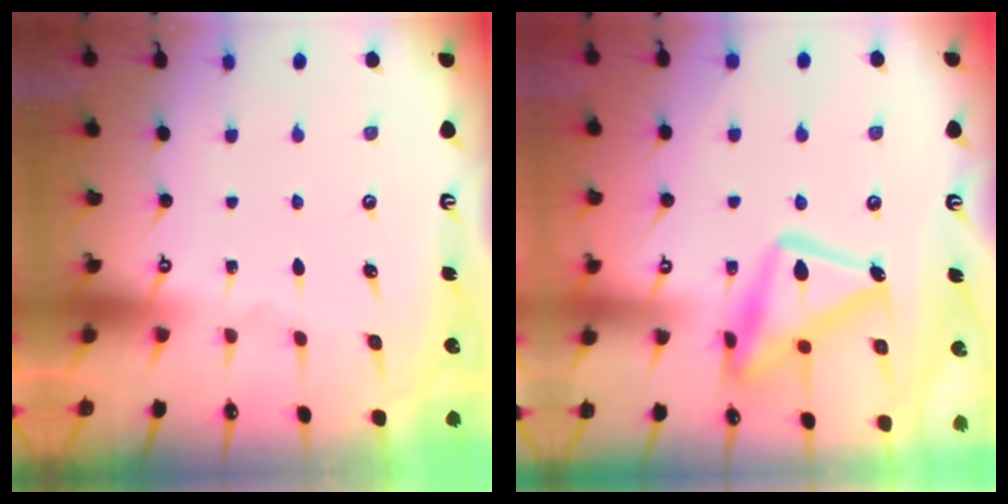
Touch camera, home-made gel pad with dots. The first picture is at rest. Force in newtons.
{"total": 16.5, "press": 16.5, "slide": 1.3}